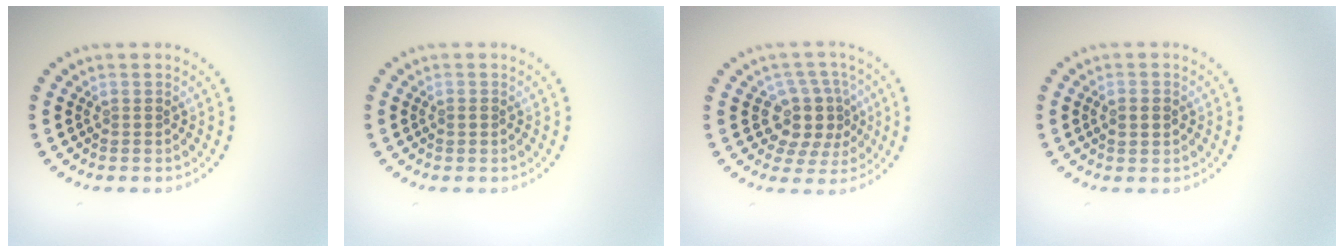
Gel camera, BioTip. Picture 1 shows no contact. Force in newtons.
{"total": 0.7, "press": 0.7, "slide": 0.1}
{"total": 4.0, "press": 3.4, "slide": 2.2}
{"total": 2.1, "press": 2.1, "slide": 0.2}